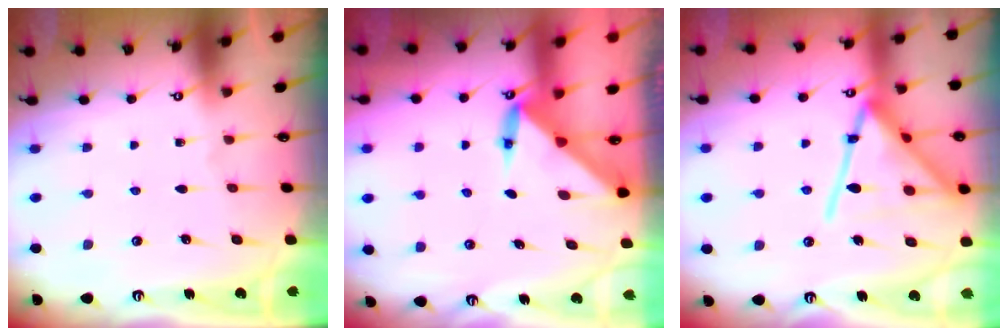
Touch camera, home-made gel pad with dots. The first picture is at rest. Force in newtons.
{"total": 3.5, "press": 3.5, "slide": 0.2}
{"total": 20.5, "press": 20.4, "slide": 1.8}